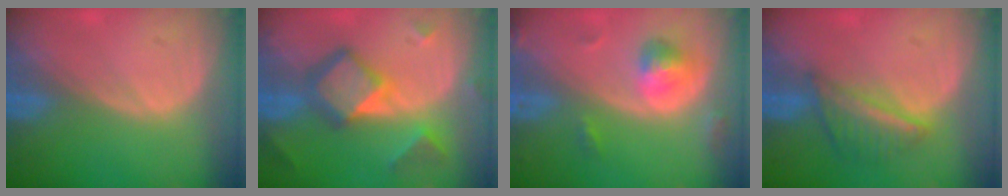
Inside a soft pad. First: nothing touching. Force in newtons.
{"total": 7.9, "press": 7.8, "slide": 0.5}
{"total": 5.0, "press": 4.9, "slide": 1.0}
{"total": 5.6, "press": 5.3, "slide": 1.7}